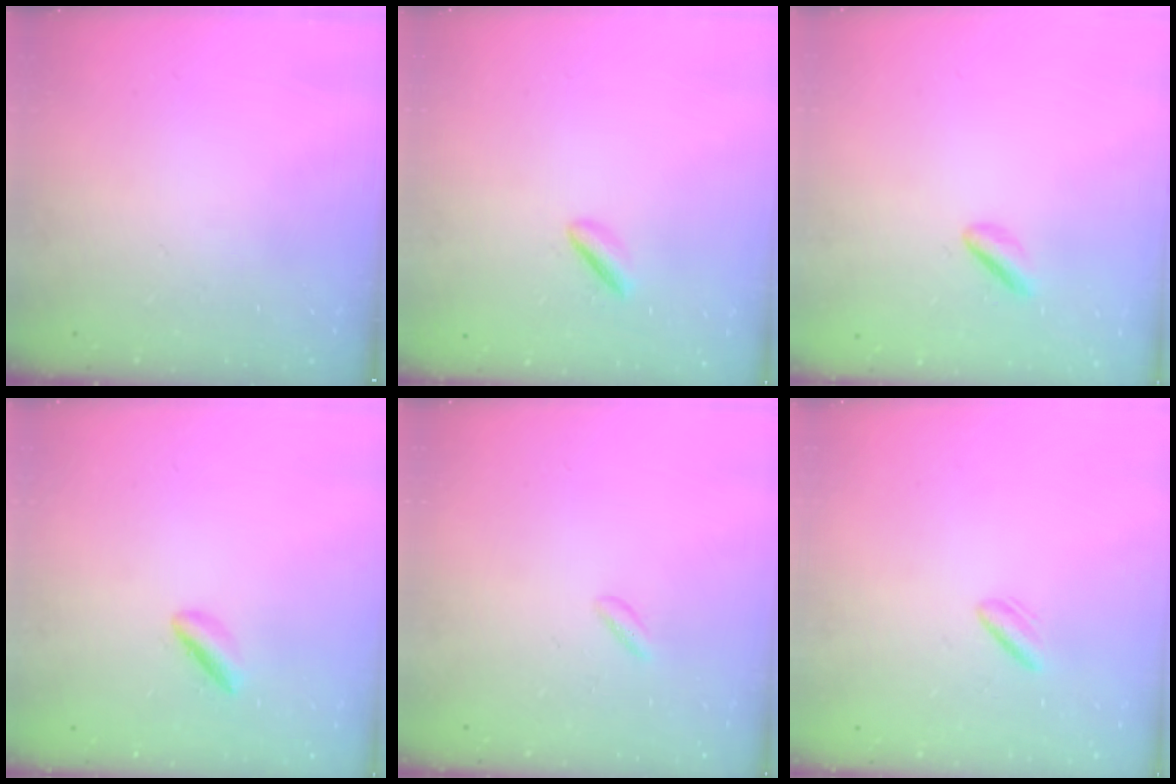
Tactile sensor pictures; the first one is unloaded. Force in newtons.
{"total": 1.9, "press": 1.9, "slide": 0.4}
{"total": 2.6, "press": 2.3, "slide": 1.2}
{"total": 2.1, "press": 2.0, "slide": 0.5}
{"total": 1.4, "press": 1.1, "slide": 0.8}
{"total": 2.8, "press": 2.5, "slide": 1.3}